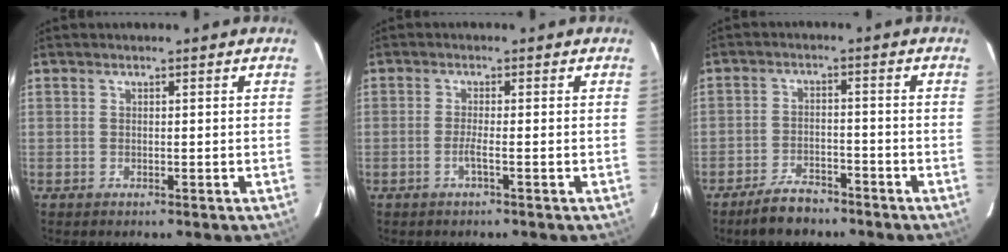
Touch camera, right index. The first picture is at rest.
{"total": 1.7, "force": [-0.7, -0.2, 1.5], "torque": [-0.031, -0.001, -0.016]}
{"total": 5.5, "force": [-4.6, 2.1, 2.2], "torque": [-0.047, -0.002, -0.078]}